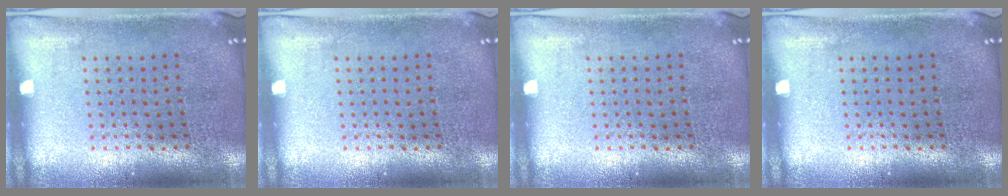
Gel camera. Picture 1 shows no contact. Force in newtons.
{"total": 0.0}
{"total": 0.0}
{"total": 0.0}